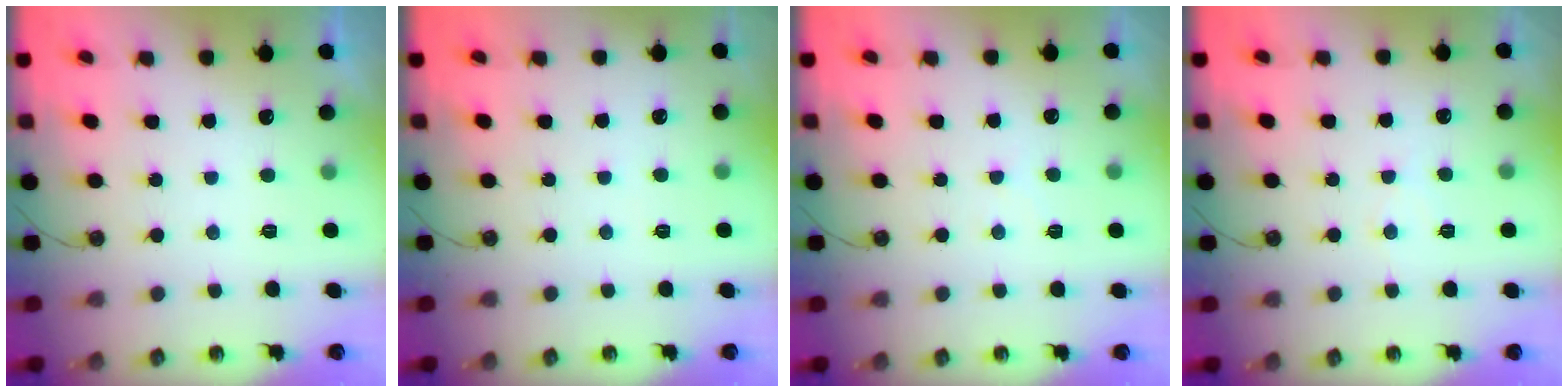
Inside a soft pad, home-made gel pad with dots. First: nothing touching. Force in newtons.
{"total": 3.0, "press": 2.9, "slide": 0.4}
{"total": 3.6, "press": 3.5, "slide": 0.6}
{"total": 3.5, "press": 3.5, "slide": 0.6}